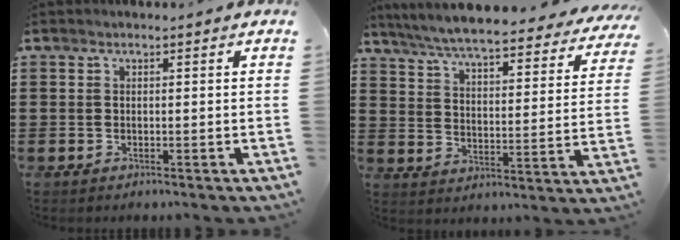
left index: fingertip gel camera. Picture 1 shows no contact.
{"total": 6.5, "force": [6.0, -0.1, 2.4], "torque": [-0.074, -0.044, 0.101]}